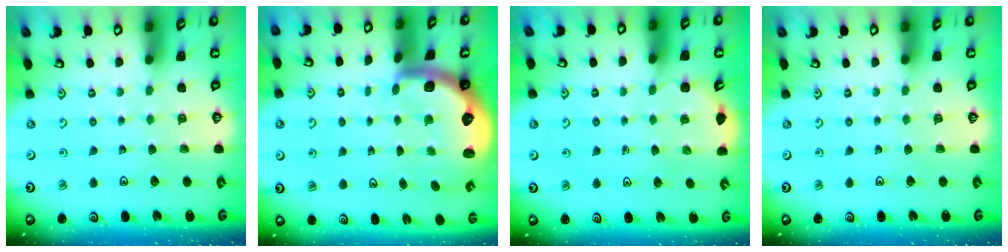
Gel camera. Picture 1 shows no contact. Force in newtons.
{"total": 2.8, "press": 2.4, "slide": 1.4}
{"total": 2.2, "press": 2.0, "slide": 1.1}
{"total": 0.0}